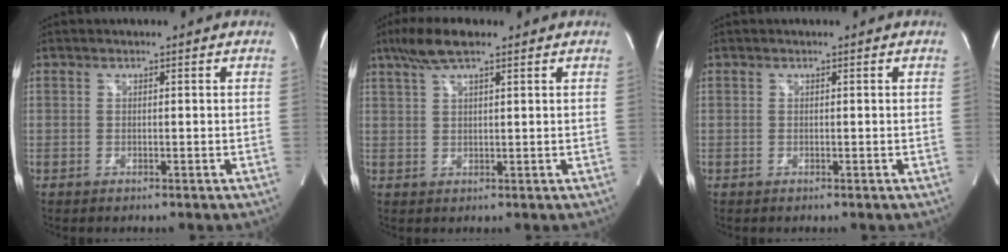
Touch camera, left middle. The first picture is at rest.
{"total": 5.8, "force": [4.0, 0.9, 4.0], "torque": [-0.091, 0.016, 0.076]}
{"total": 0.0}